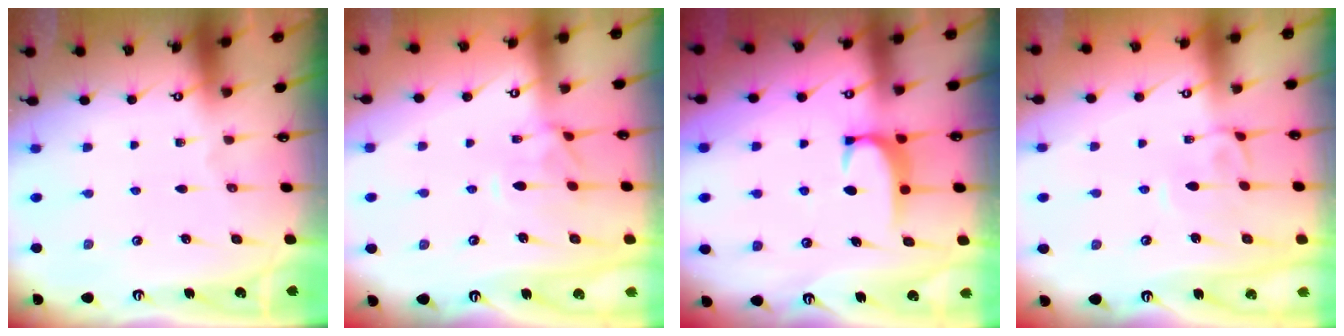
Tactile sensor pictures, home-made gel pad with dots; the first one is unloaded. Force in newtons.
{"total": 1.8, "press": 1.5, "slide": 1.0}
{"total": 1.8, "press": 1.7, "slide": 0.5}
{"total": 3.0, "press": 2.9, "slide": 0.7}